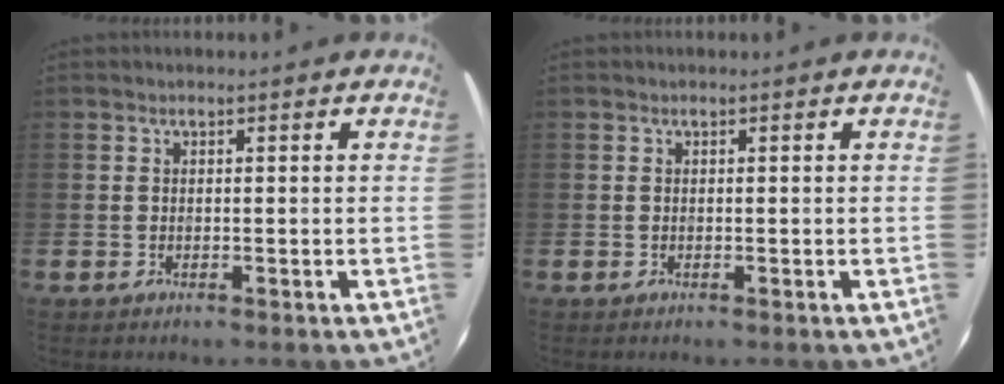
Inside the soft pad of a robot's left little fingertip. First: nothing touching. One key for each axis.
{"total": 0.0}